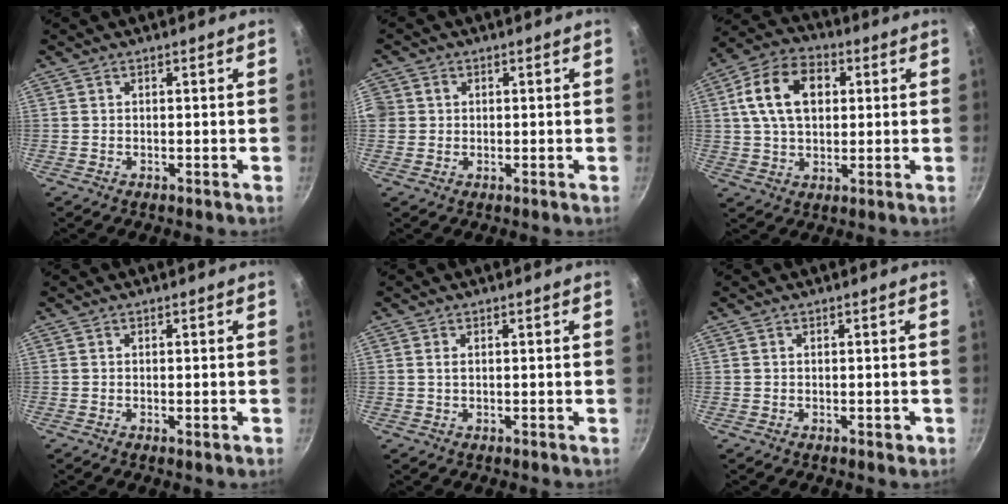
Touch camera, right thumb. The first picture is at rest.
{"total": 3.6, "force": [0.3, 3.4, 1.1], "torque": [-0.008, 0.006, 0.001]}
{"total": 13.8, "force": [3.2, 9.3, 9.6], "torque": [-0.154, 0.012, 0.043]}
{"total": 1.0, "force": [-0.3, 0.1, 1.0], "torque": [-0.017, -0.001, -0.005]}
{"total": 1.1, "force": [0.3, 0.6, 0.9], "torque": [-0.017, 0.001, 0.004]}
{"total": 1.1, "force": [-0.3, 0.7, 0.8], "torque": [-0.006, 0.002, -0.003]}